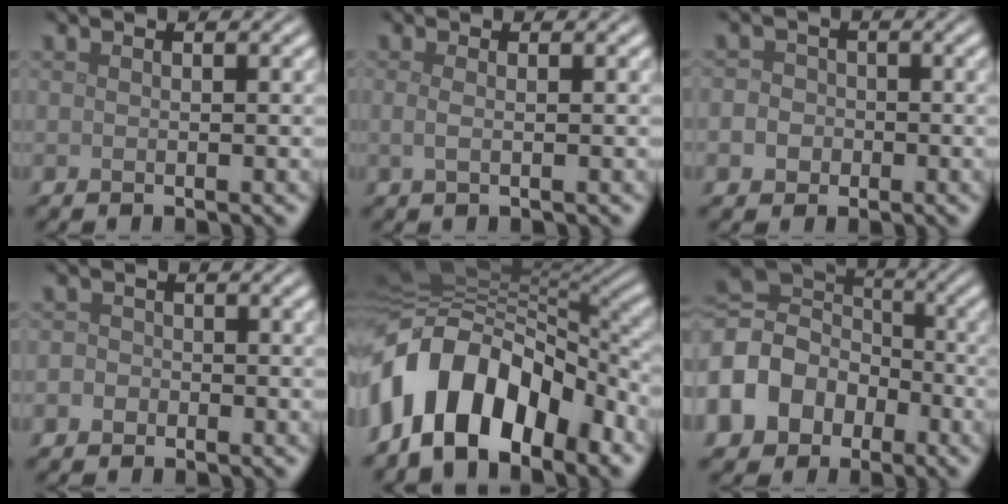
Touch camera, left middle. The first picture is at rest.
{"total": 1.1, "force": [0.0, 0.4, 1.0], "torque": [-0.023, -0.001, -0.004]}
{"total": 3.7, "force": [-1.2, 3.4, 1.1], "torque": [0.001, 0.004, -0.043]}
{"total": 1.5, "force": [-0.6, 1.3, 0.4], "torque": [0.007, 0.005, -0.016]}
{"total": 12.3, "force": [-5.8, 7.0, 8.3], "torque": [-0.140, 0.015, -0.108]}
{"total": 11.3, "force": [-3.8, 9.4, 4.9], "torque": [-0.137, -0.003, -0.096]}